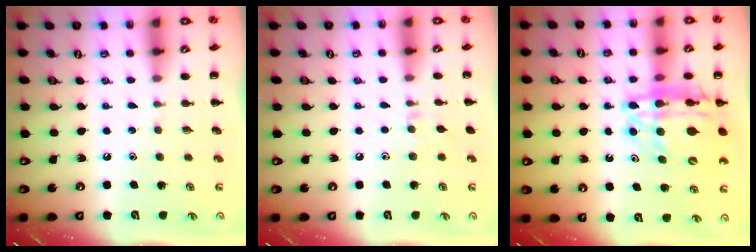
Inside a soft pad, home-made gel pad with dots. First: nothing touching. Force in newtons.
{"total": 5.4, "press": 5.1, "slide": 1.8}
{"total": 18.6, "press": 18.0, "slide": 4.4}